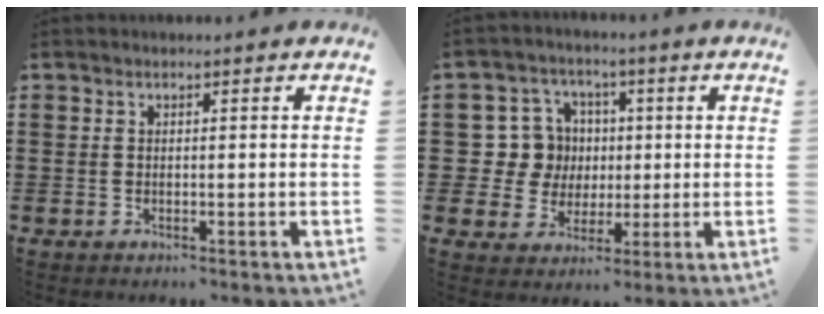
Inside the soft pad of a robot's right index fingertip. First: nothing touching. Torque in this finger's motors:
{"motor_torque": [0.26, -0.16, 0.15, 0.00]}